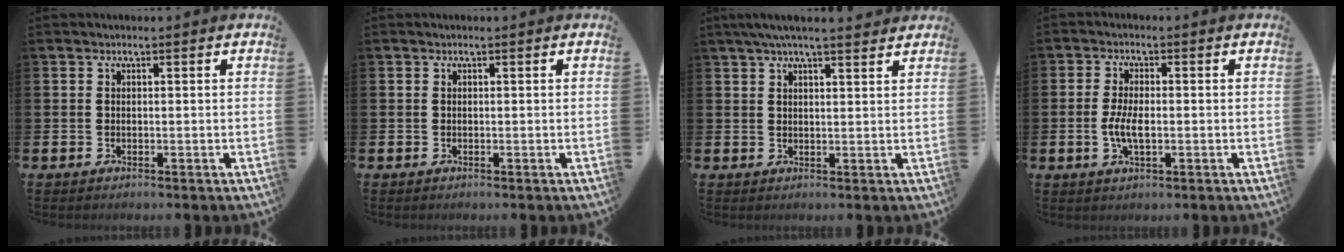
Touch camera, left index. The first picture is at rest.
{"total": 0.0}
{"total": 4.1, "force": [3.7, 0.3, 1.8], "torque": [-0.040, -0.005, 0.066]}
{"total": 3.9, "force": [-0.5, 1.6, 3.5], "torque": [-0.063, -0.002, -0.013]}